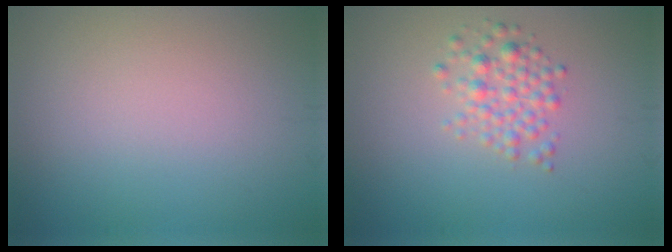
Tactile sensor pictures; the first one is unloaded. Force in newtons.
{"total": 2.5, "press": 2.5, "slide": 0.1}